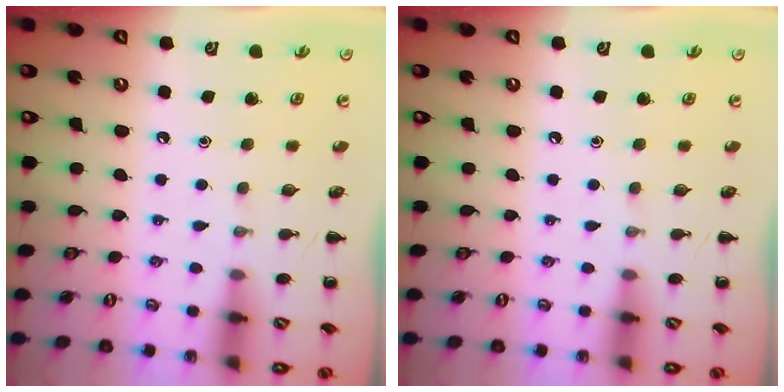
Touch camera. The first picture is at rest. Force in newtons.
{"total": 0.0}